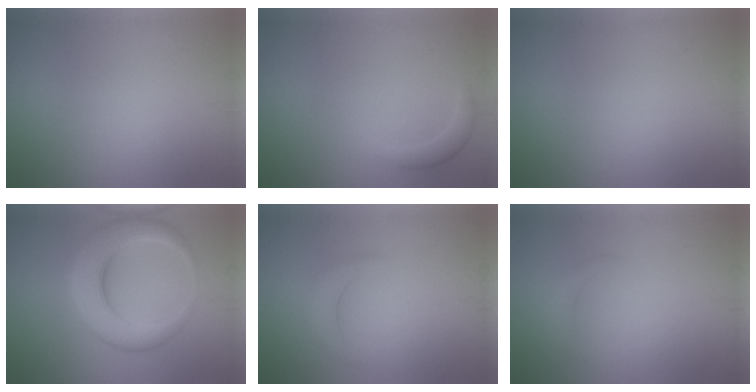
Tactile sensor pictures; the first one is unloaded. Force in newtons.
{"total": 1.5, "press": 1.5, "slide": 0.1}
{"total": 0.0}
{"total": 6.6, "press": 6.6, "slide": 0.2}
{"total": 1.7, "press": 1.6, "slide": 0.2}
{"total": 1.1, "press": 1.1, "slide": 0.1}